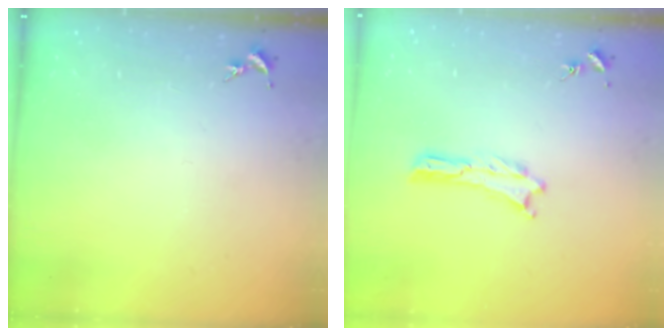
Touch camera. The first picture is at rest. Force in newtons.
{"total": 0.0}